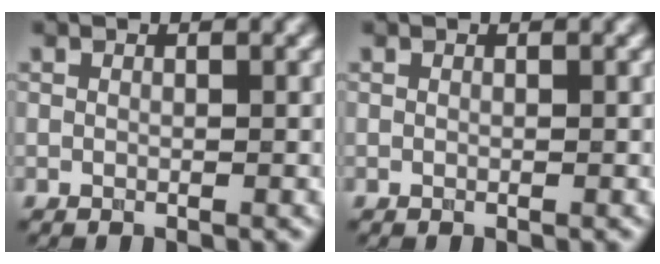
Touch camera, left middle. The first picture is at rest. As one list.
[{"total": 0.0}]